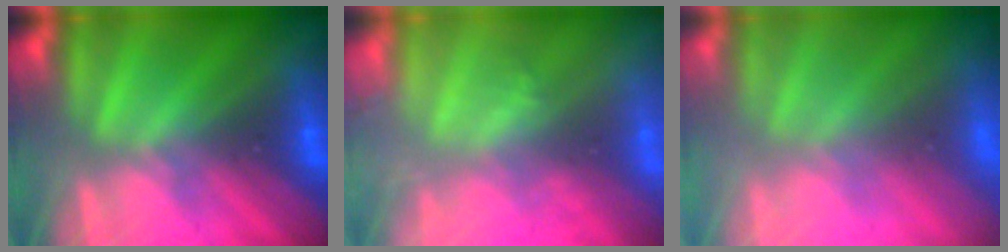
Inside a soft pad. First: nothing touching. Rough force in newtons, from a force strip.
{"total": 1.7}
{"total": 8.7}